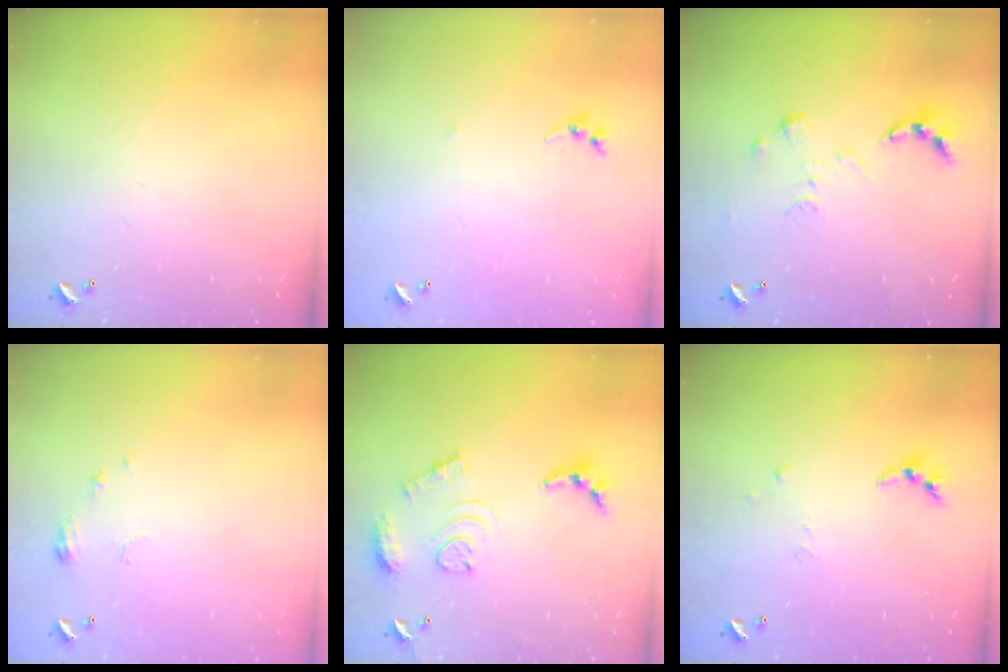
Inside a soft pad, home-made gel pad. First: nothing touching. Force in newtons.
{"total": 5.0, "press": 5.0, "slide": 0.6}
{"total": 0.0}
{"total": 4.5, "press": 4.5, "slide": 0.6}
{"total": 13.0, "press": 12.9, "slide": 1.1}
{"total": 4.3, "press": 4.3, "slide": 0.4}